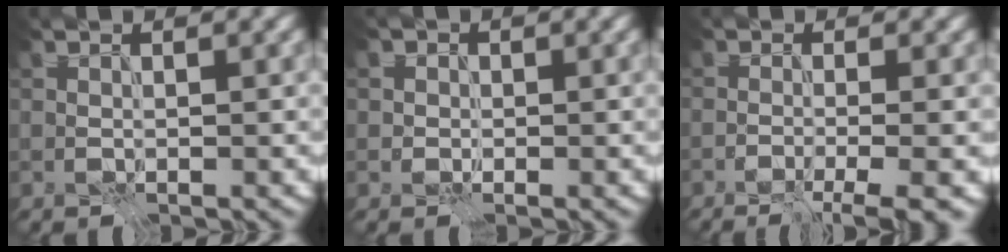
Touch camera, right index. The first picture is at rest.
{"total": 0.9, "force": [0.2, 0.9, -0.1], "torque": [0.006, 0.000, 0.005]}
{"total": 3.1, "force": [-1.2, 0.5, 2.8], "torque": [-0.030, -0.001, -0.020]}